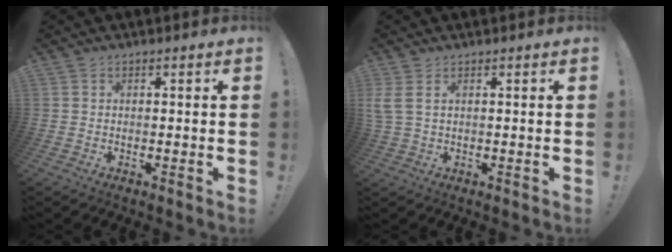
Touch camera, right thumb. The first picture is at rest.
{"total": 3.4, "force": [1.3, 1.0, 3.0], "torque": [-0.056, -0.004, 0.028]}